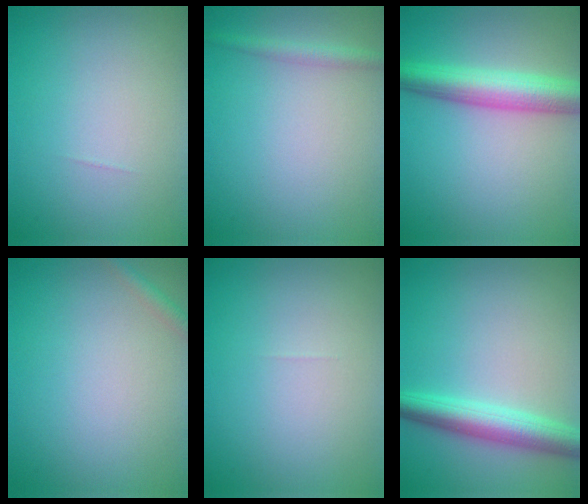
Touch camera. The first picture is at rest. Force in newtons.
{"total": 1.6, "press": 1.6, "slide": 0.0}
{"total": 5.9, "press": 5.9, "slide": 0.2}
{"total": 1.2, "press": 1.2, "slide": 0.1}
{"total": 0.0}
{"total": 4.7, "press": 4.7, "slide": 0.1}